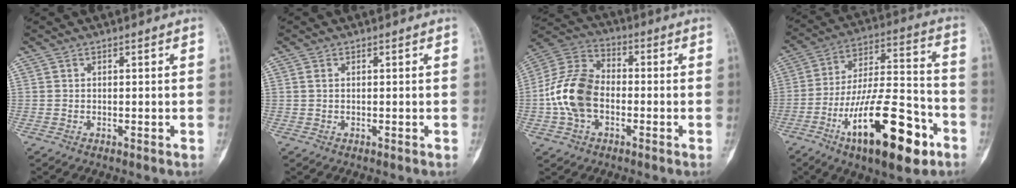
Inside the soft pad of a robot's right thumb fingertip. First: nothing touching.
{"total": 1.0, "force": [0.3, 0.6, 0.7], "torque": [-0.019, 0.003, 0.008]}
{"total": 13.8, "force": [-2.2, 9.3, 9.9], "torque": [-0.193, 0.035, -0.051]}
{"total": 23.9, "force": [-11.1, 8.5, 19.4], "torque": [-0.321, 0.061, -0.177]}